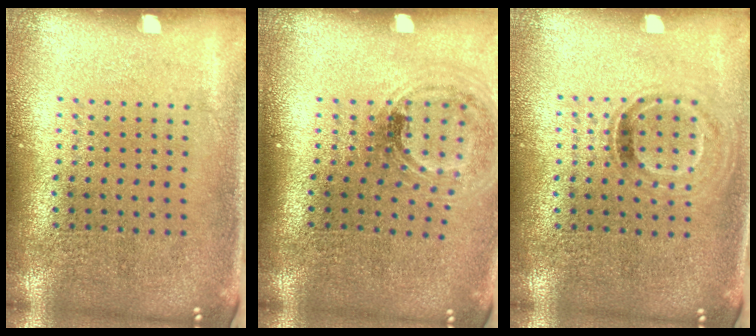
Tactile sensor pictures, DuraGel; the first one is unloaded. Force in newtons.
{"total": 1.1, "press": 1.1, "slide": 0.3}
{"total": 1.0, "press": 0.8, "slide": 0.6}